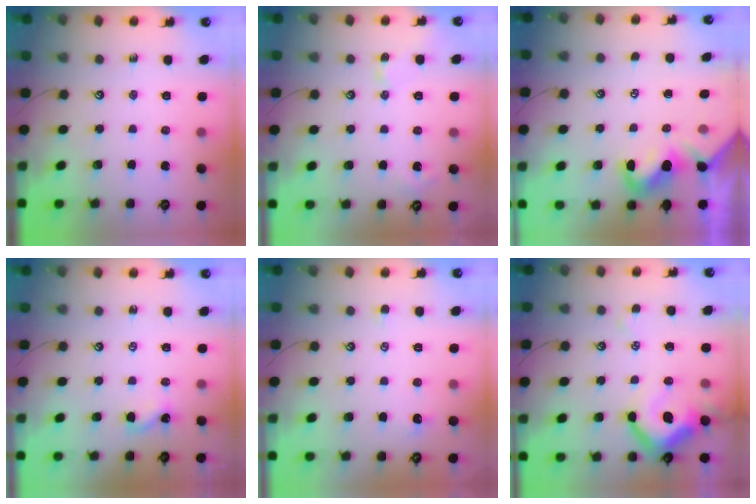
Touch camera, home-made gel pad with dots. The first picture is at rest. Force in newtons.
{"total": 4.0, "press": 4.0, "slide": 0.6}
{"total": 1.9, "press": 1.8, "slide": 0.6}
{"total": 1.7, "press": 1.6, "slide": 0.3}
{"total": 2.1, "press": 2.0, "slide": 0.4}
{"total": 11.2, "press": 11.0, "slide": 1.8}